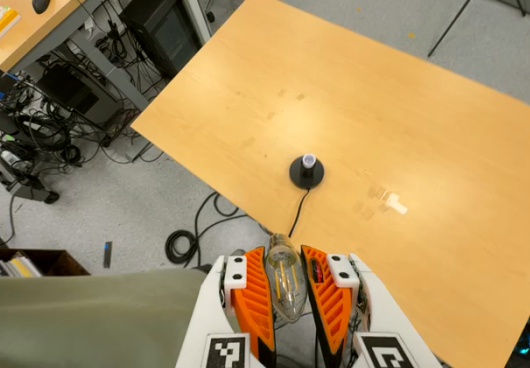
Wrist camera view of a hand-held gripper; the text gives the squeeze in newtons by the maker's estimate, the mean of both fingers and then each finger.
{"total": 20.3, "left": 21.4, "right": 19.3}